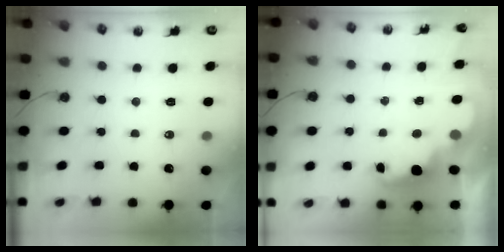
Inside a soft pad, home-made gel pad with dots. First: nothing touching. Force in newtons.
{"total": 2.3, "press": 2.3, "slide": 0.5}